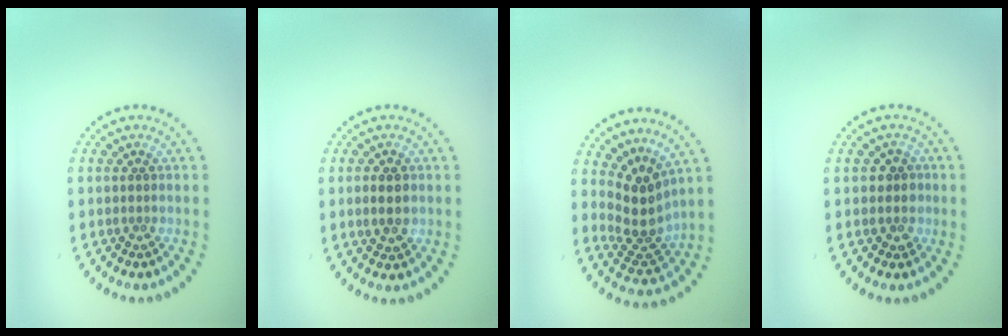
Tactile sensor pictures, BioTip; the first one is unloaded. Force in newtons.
{"total": 1.7, "press": 1.7, "slide": 0.2}
{"total": 3.7, "press": 2.8, "slide": 2.5}
{"total": 1.6, "press": 1.4, "slide": 0.7}